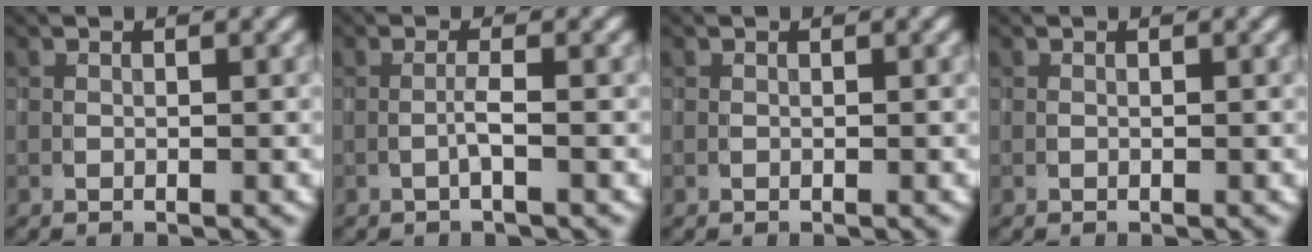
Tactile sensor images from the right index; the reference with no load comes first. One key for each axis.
{"total": 1.3, "fx": -0.5, "fy": -0.1, "fz": 1.2, "tx": -0.024, "ty": 0.006, "tz": -0.011}
{"total": 0.0}
{"total": 0.0}